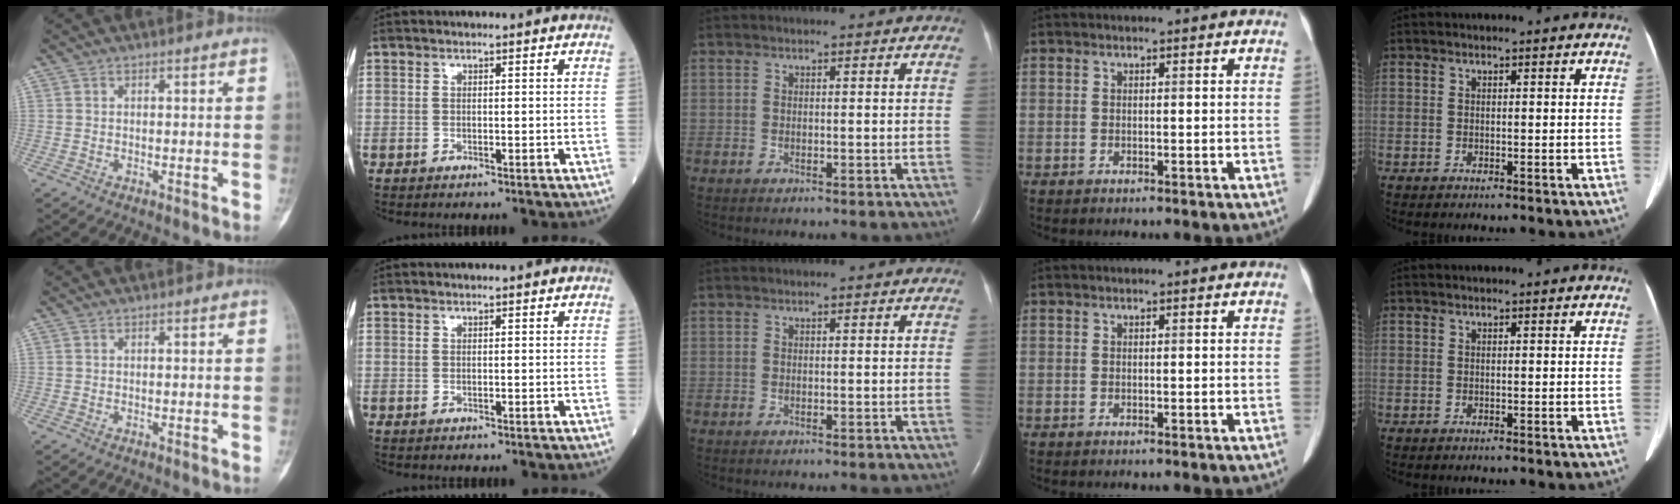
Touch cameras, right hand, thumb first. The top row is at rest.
{}